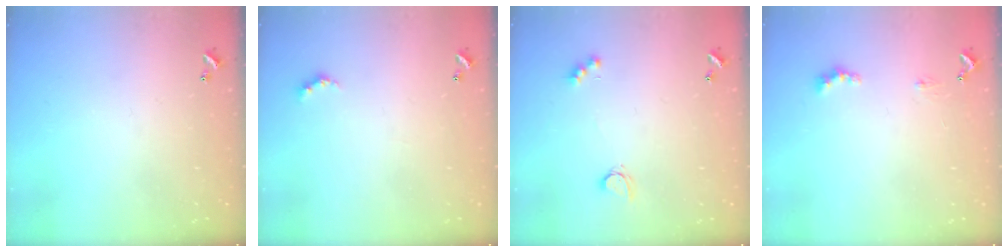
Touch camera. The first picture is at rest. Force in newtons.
{"total": 3.3, "press": 3.2, "slide": 0.7}
{"total": 2.7, "press": 2.7, "slide": 0.5}
{"total": 2.0, "press": 1.9, "slide": 0.4}